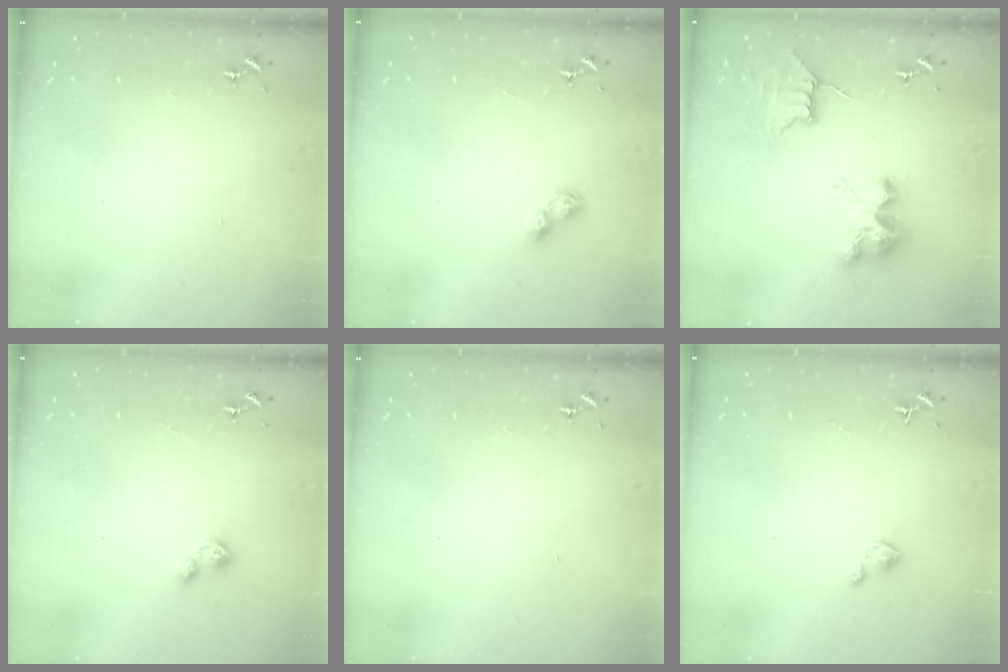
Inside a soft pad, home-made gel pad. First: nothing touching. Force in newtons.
{"total": 6.6, "press": 6.6, "slide": 0.7}
{"total": 8.5, "press": 8.5, "slide": 0.6}
{"total": 5.1, "press": 5.0, "slide": 0.6}
{"total": 0.0}
{"total": 2.2, "press": 2.2, "slide": 0.2}